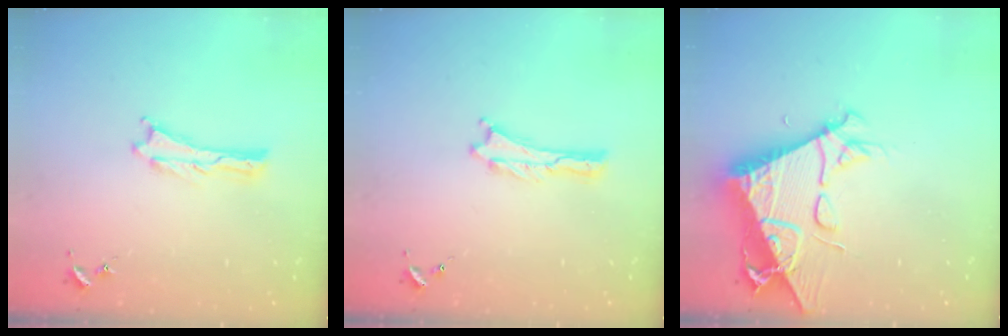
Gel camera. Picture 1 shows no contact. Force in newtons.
{"total": 0.0}
{"total": 11.3, "press": 11.2, "slide": 1.2}